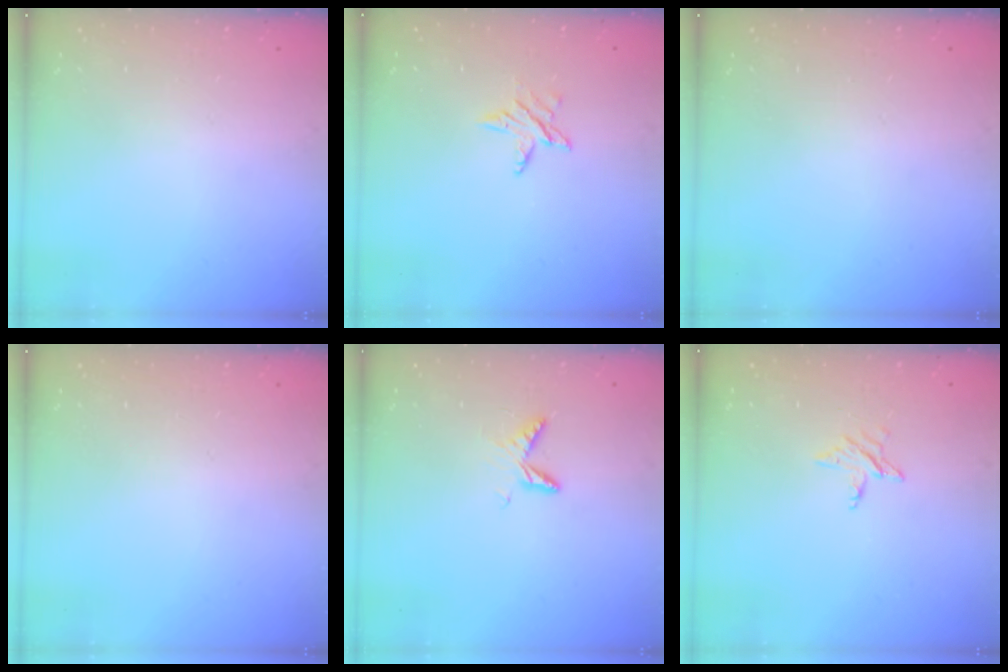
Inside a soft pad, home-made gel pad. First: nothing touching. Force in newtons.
{"total": 4.0, "press": 4.0, "slide": 0.5}
{"total": 0.0}
{"total": 0.0}
{"total": 6.2, "press": 6.2, "slide": 0.6}
{"total": 3.6, "press": 3.6, "slide": 0.3}